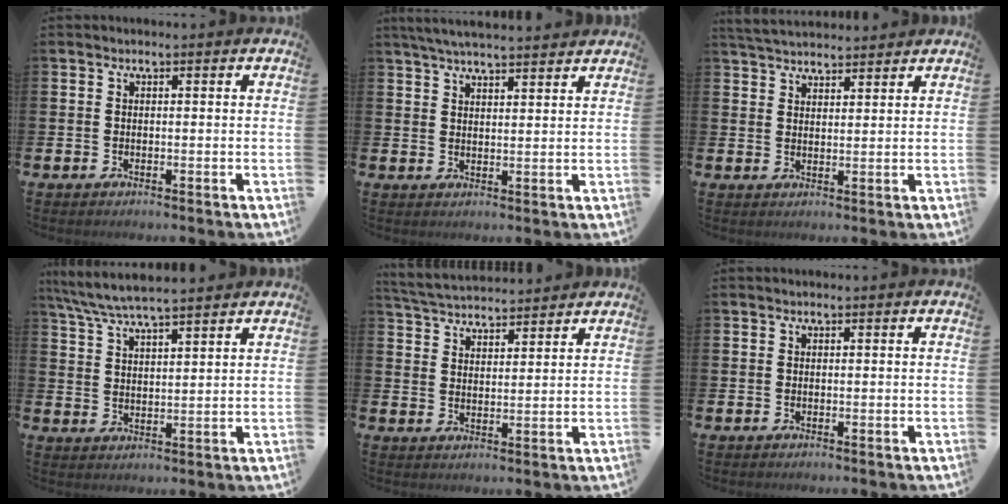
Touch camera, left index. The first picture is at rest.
{"total": 4.6, "force": [4.4, 0.3, 1.2], "torque": [-0.029, -0.016, 0.081]}
{"total": 3.9, "force": [3.8, 0.7, 0.5], "torque": [-0.014, -0.018, 0.069]}
{"total": 6.3, "force": [5.9, 0.6, 2.1], "torque": [-0.061, -0.023, 0.106]}
{"total": 4.6, "force": [4.6, 0.7, 0.2], "torque": [-0.021, -0.025, 0.082]}
{"total": 0.0}